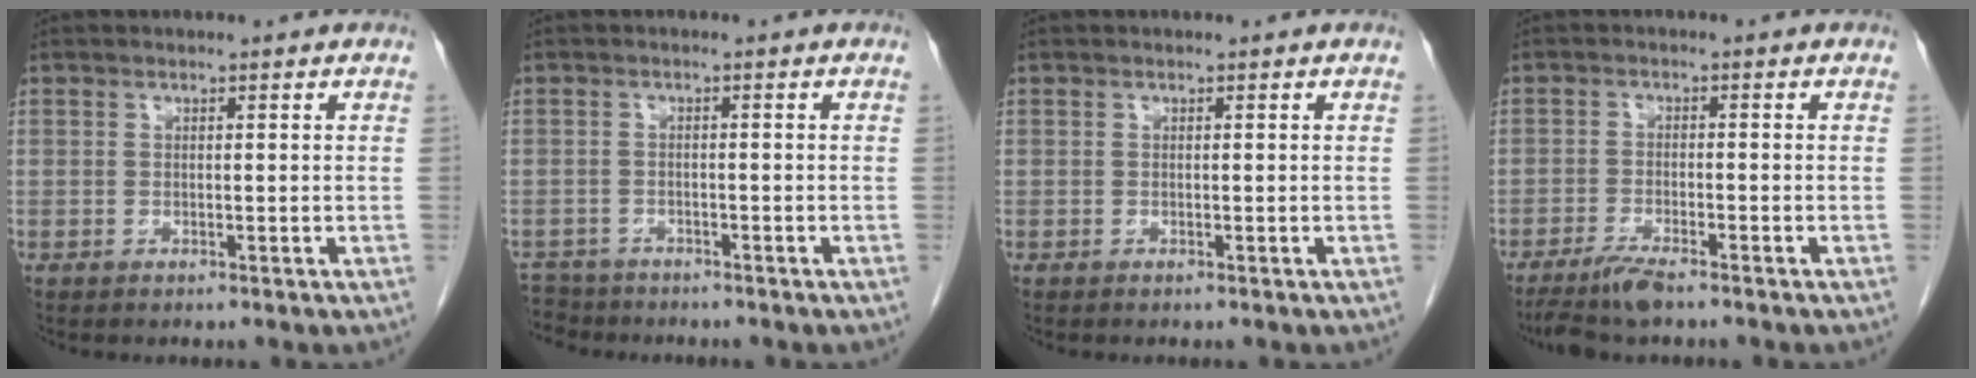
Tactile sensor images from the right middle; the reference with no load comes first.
{"total": 4.6, "force": [-4.2, 1.9, -0.4], "torque": [0.007, -0.007, -0.075]}
{"total": 0.0}
{"total": 4.8, "force": [-3.9, 0.3, 2.8], "torque": [-0.056, -0.013, -0.072]}